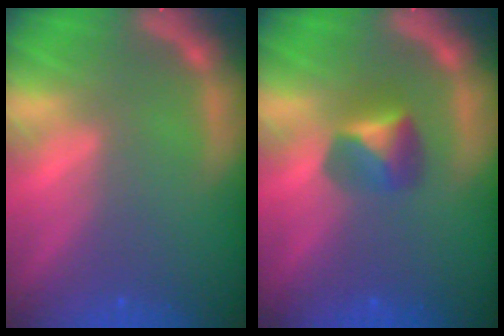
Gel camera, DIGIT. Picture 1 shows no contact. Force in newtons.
{"total": 2.9}